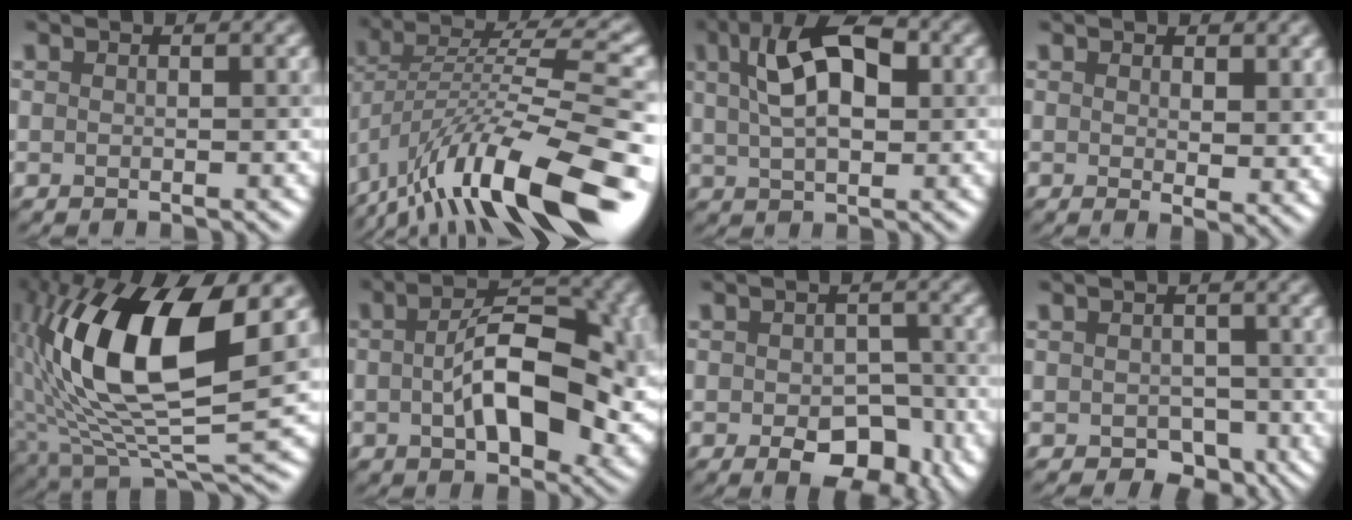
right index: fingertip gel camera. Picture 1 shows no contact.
{"total": 15.1, "force": [-8.1, 3.8, 12.2], "torque": [-0.227, 0.024, -0.140]}
{"total": 8.3, "force": [2.6, 4.2, 6.7], "torque": [-0.107, 0.029, 0.028]}
{"total": 2.9, "force": [1.1, 1.0, 2.5], "torque": [-0.033, -0.011, 0.021]}
{"total": 14.2, "force": [3.2, 5.0, 12.9], "torque": [-0.246, 0.003, 0.059]}
{"total": 9.5, "force": [-0.3, 4.6, 8.4], "torque": [-0.135, 0.005, -0.004]}
{"total": 5.8, "force": [-2.0, 3.6, 4.1], "torque": [-0.055, -0.013, -0.030]}
{"total": 2.4, "force": [-0.5, 1.9, 1.2], "torque": [-0.016, -0.008, -0.010]}